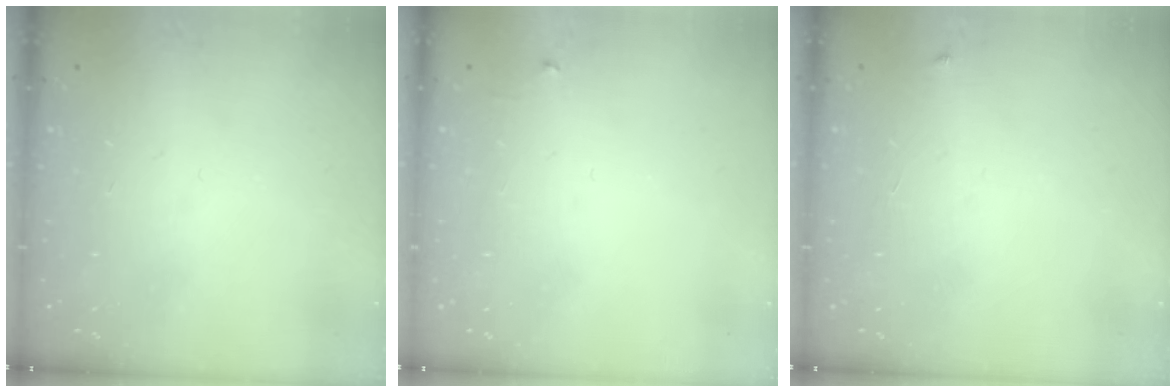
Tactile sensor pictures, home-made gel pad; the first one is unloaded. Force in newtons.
{"total": 2.5, "press": 2.5, "slide": 0.4}
{"total": 2.3, "press": 2.3, "slide": 0.3}